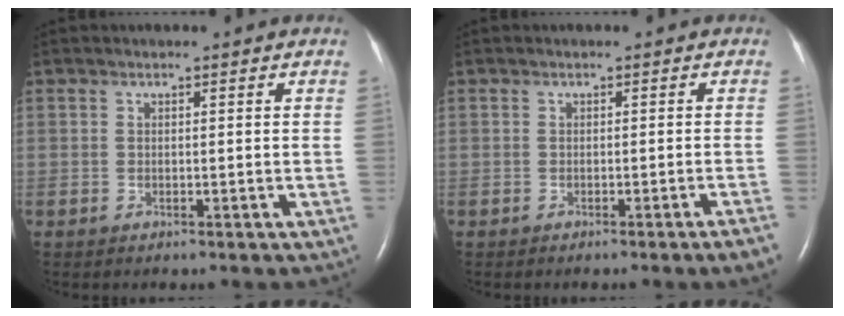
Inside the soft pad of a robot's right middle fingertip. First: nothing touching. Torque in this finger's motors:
{"motor_torque": [0.29, -0.22, 0.00, 0.00]}